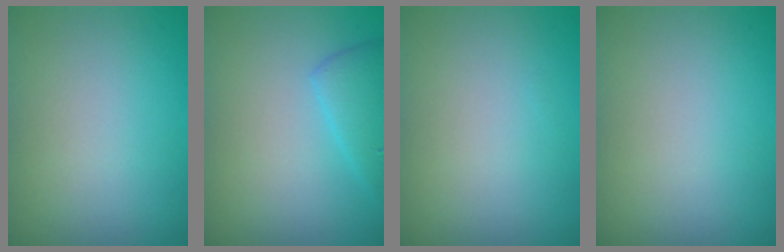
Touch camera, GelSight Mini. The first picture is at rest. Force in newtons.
{"total": 2.5, "press": 2.5, "slide": 0.2}
{"total": 0.0}
{"total": 0.0}